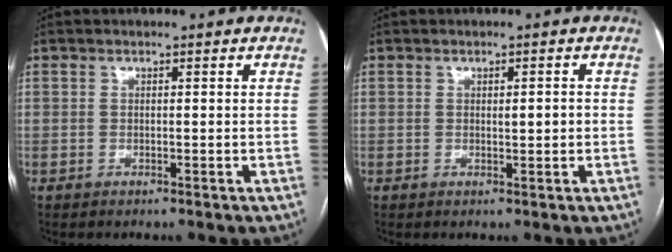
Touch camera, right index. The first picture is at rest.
{"total": 1.6, "force": [0.0, 0.4, 1.6], "torque": [-0.025, 0.001, 0.002]}